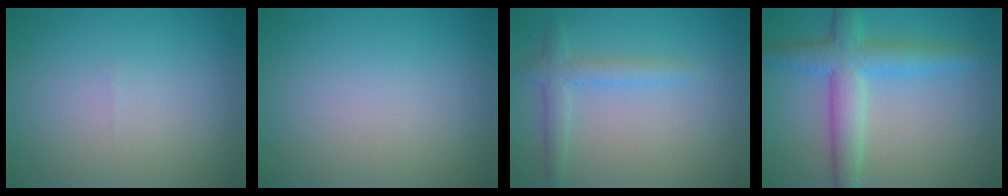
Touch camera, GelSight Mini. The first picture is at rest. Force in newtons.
{"total": 0.0}
{"total": 2.4, "press": 2.4, "slide": 0.1}
{"total": 5.3, "press": 5.3, "slide": 0.2}